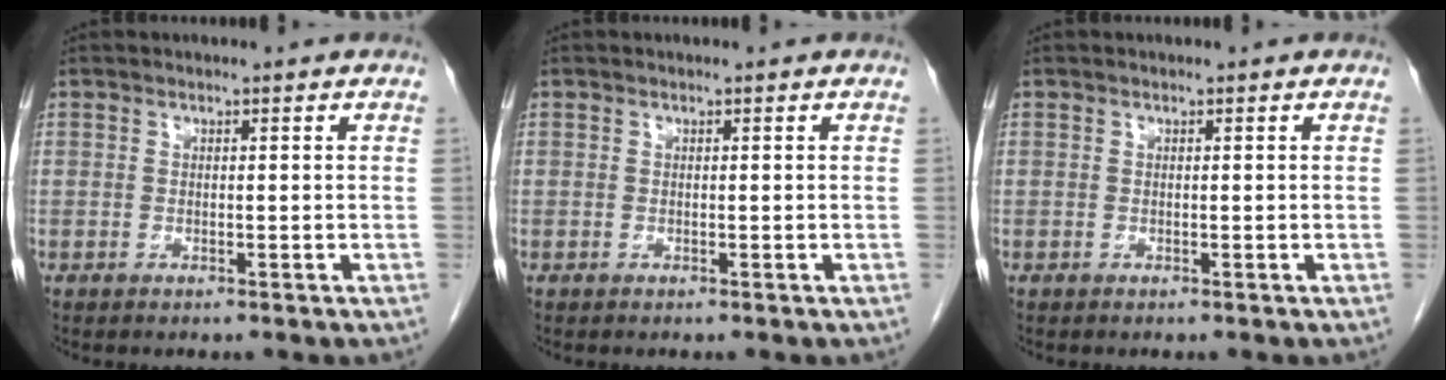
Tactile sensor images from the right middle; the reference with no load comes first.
{"total": 0.0}
{"total": 0.0}